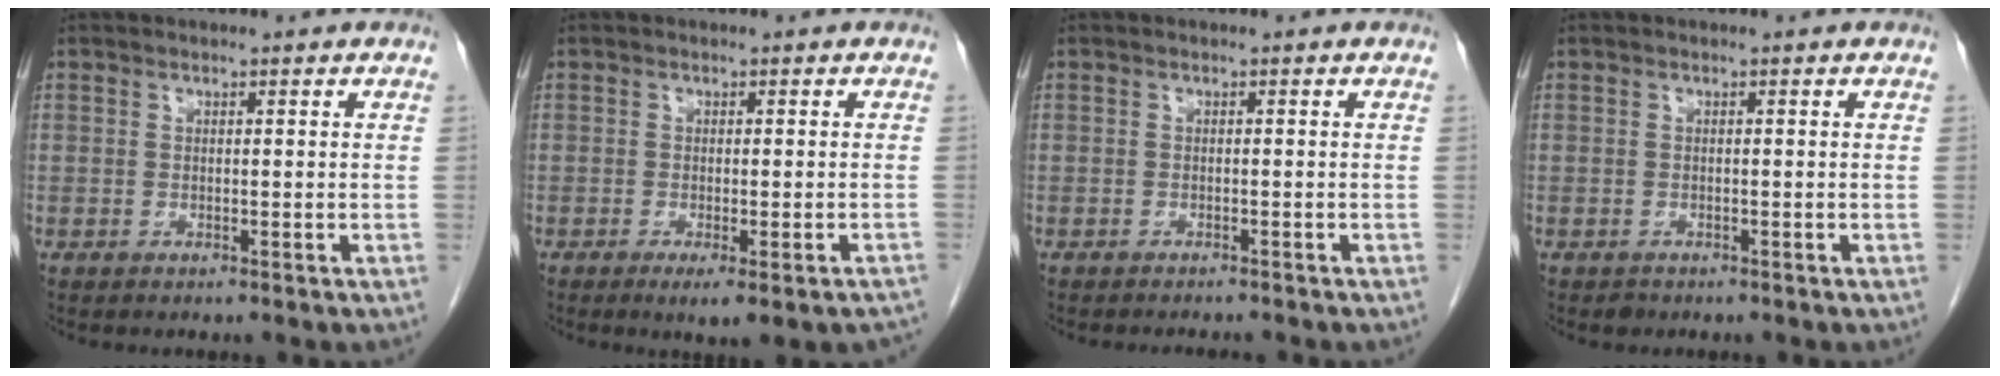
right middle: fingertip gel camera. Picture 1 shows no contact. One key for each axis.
{"total": 6.5, "fx": -4.8, "fy": 1.1, "fz": 4.3, "tx": -0.040, "ty": -0.008, "tz": -0.064}
{"total": 2.7, "fx": -2.5, "fy": 0.2, "fz": 0.7, "tx": -0.009, "ty": -0.006, "tz": -0.031}
{"total": 0.7, "fx": -0.5, "fy": 0.4, "fz": 0.1, "tx": -0.004, "ty": 0.001, "tz": -0.008}